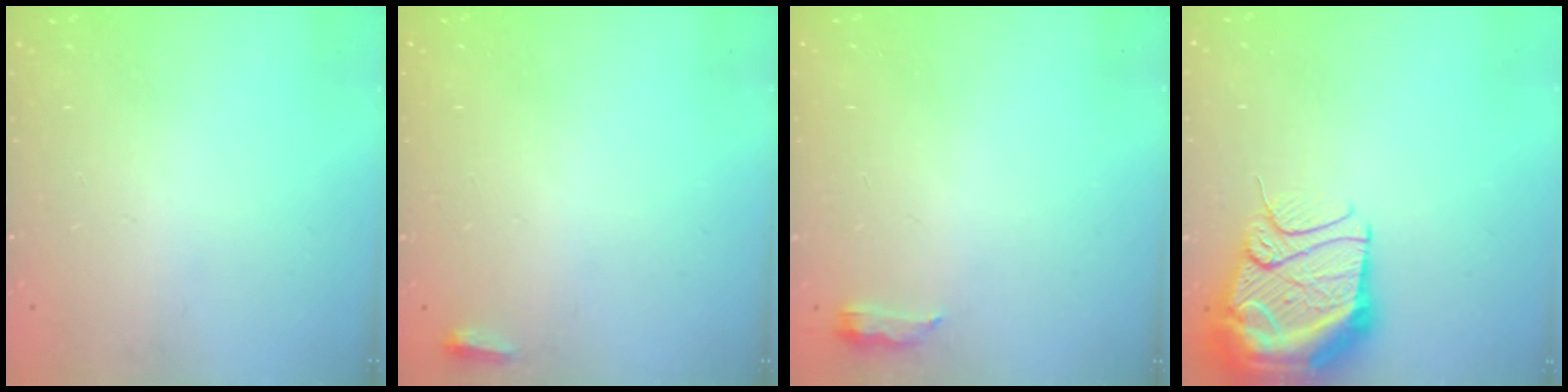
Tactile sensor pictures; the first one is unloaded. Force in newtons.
{"total": 2.7, "press": 2.6, "slide": 0.9}
{"total": 4.0, "press": 3.7, "slide": 1.3}
{"total": 17.9, "press": 16.5, "slide": 6.9}